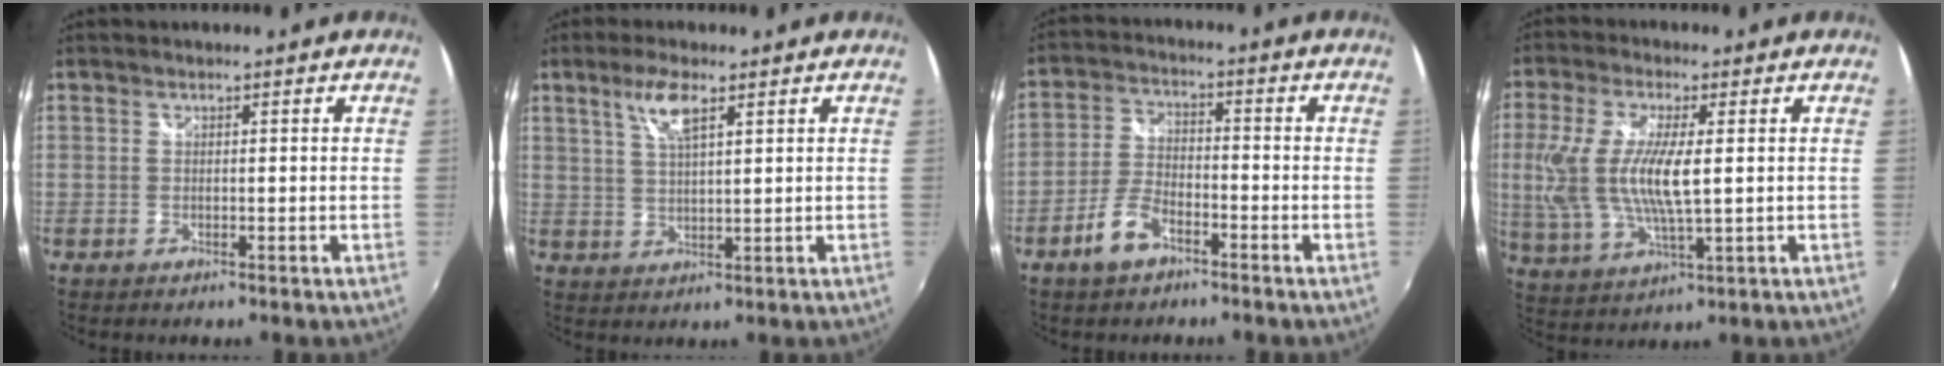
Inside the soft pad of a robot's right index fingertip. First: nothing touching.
{"total": 5.5, "force": [3.0, 1.2, 4.5], "torque": [-0.087, 0.004, 0.060]}
{"total": 6.7, "force": [-4.4, 2.9, 4.2], "torque": [-0.095, 0.007, -0.081]}
{"total": 13.1, "force": [0.8, 4.0, 12.4], "torque": [-0.254, -0.008, 0.023]}